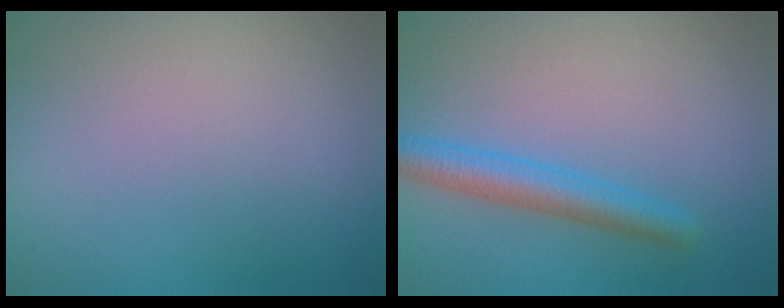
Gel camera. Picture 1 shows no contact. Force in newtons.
{"total": 3.3, "press": 3.3, "slide": 0.1}